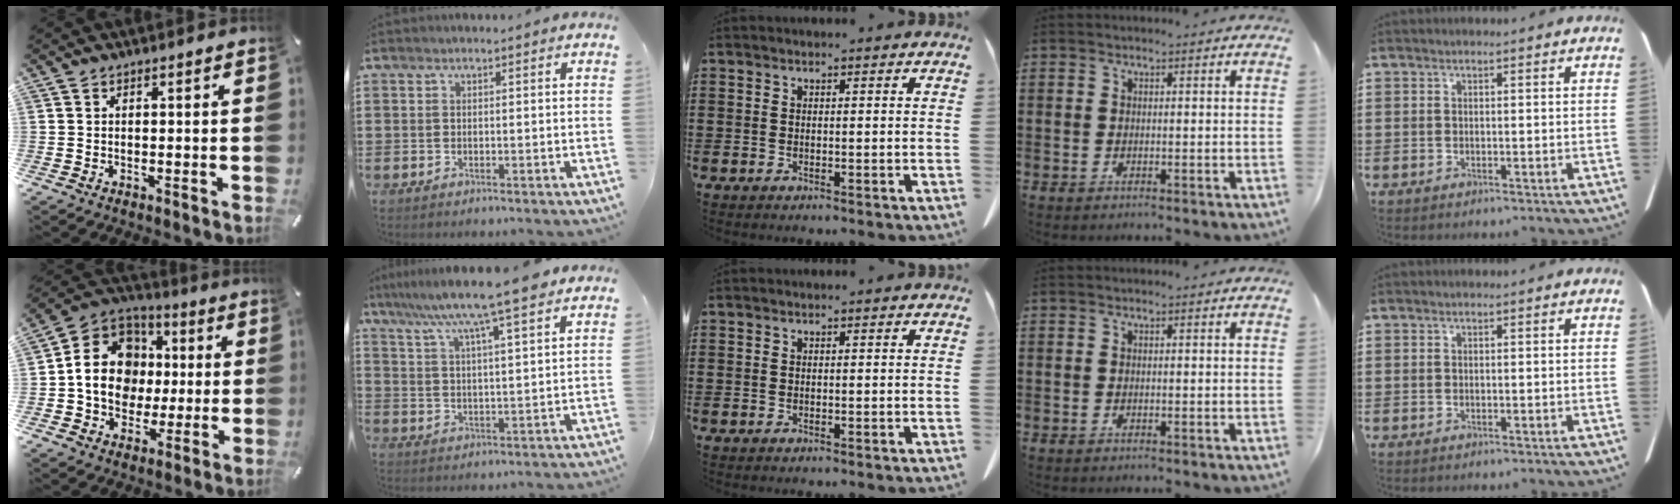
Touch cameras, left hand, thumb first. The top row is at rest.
{"thumb": {"total": 15.1, "force": [-0.9, 13.2, 7.2], "torque": [-0.149, 0.013, -0.015]}, "index": {"total": 9.2, "force": [7.6, -0.4, 5.1], "torque": [-0.117, -0.036, 0.124]}}